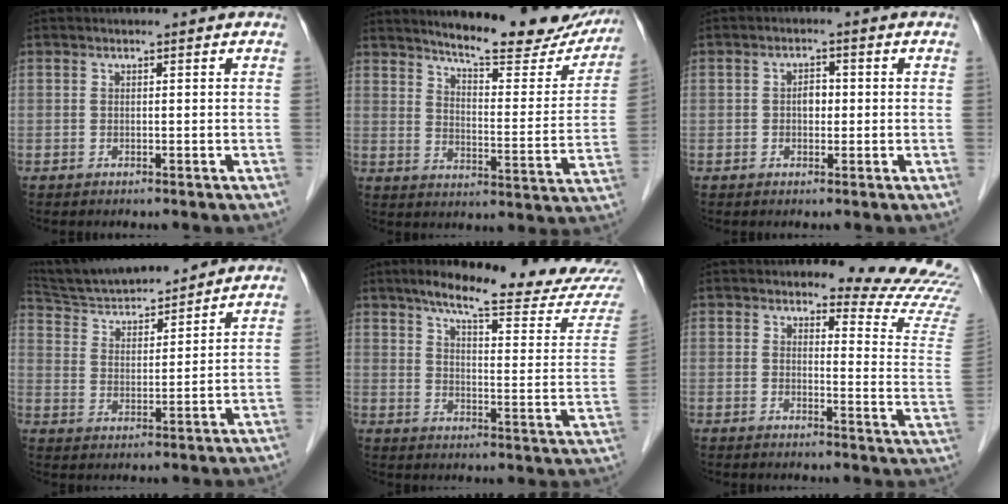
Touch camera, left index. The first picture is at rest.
{"total": 19.9, "force": [17.7, 3.6, 8.2], "torque": [-0.100, -0.044, 0.222]}
{"total": 2.3, "force": [-0.1, 1.5, 1.7], "torque": [-0.028, 0.008, -0.002]}
{"total": 14.9, "force": [13.9, 2.3, 4.8], "torque": [-0.086, 0.020, 0.236]}
{"total": 20.9, "force": [18.6, 0.9, 9.4], "torque": [-0.126, -0.063, 0.234]}
{"total": 13.7, "force": [13.2, 1.6, 3.5], "torque": [-0.019, -0.110, 0.116]}